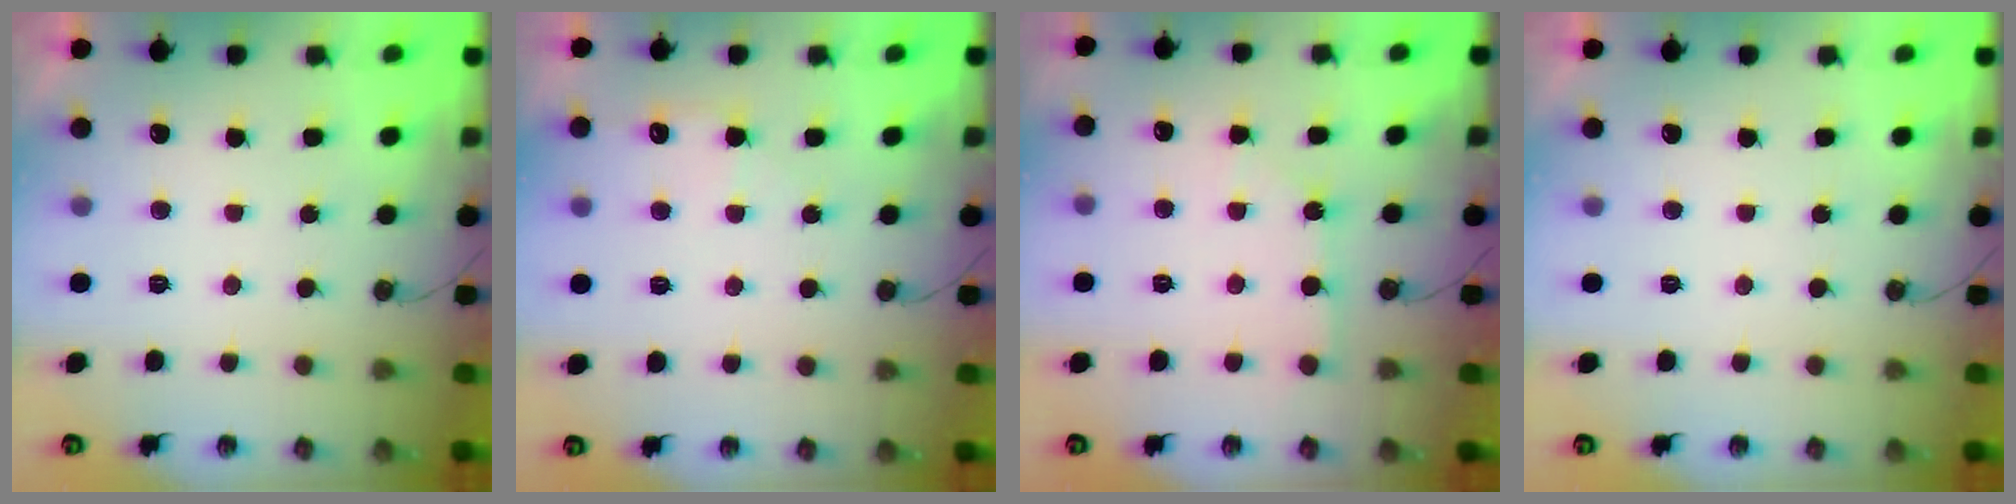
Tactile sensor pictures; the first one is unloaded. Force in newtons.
{"total": 7.1, "press": 7.1, "slide": 0.7}
{"total": 2.4, "press": 2.4, "slide": 0.4}
{"total": 0.0}